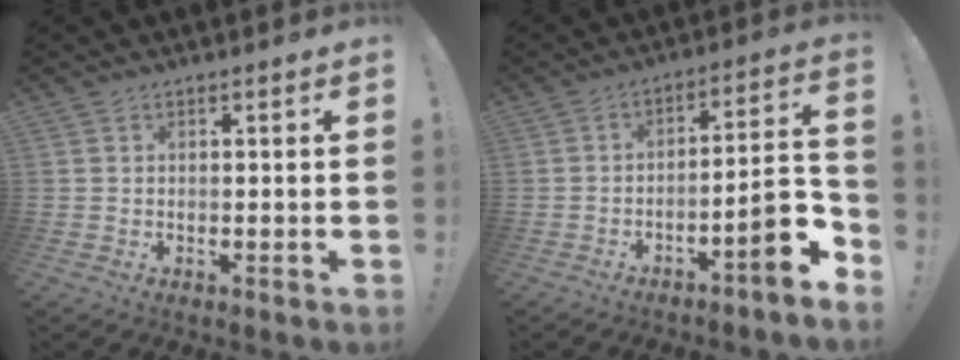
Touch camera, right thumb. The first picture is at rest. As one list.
[{"total": 11.5, "force": [-5.0, 2.2, 10.2], "torque": [-0.131, 0.017, -0.078]}]